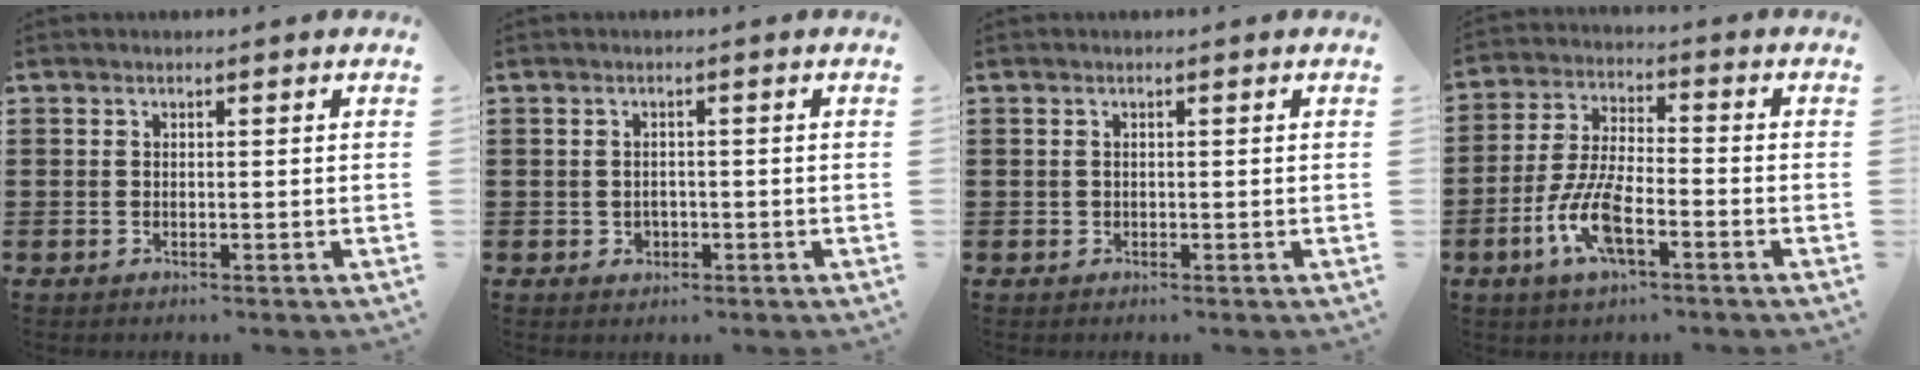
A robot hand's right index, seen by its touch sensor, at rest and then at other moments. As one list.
[{"total": 1.4, "force": [-0.3, 1.2, 0.6], "torque": [-0.017, 0.005, -0.008]}, {"total": 0.5, "force": [0.1, 0.5, 0.2], "torque": [-0.004, 0.003, 0.001]}, {"total": 9.2, "force": [-3.9, 3.3, 7.6], "torque": [-0.177, -0.008, -0.075]}]